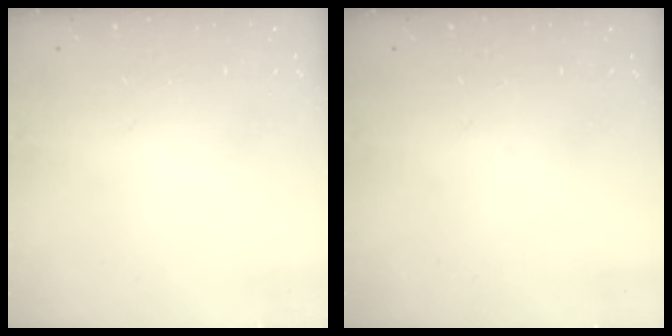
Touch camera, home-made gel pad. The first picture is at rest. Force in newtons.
{"total": 0.0}